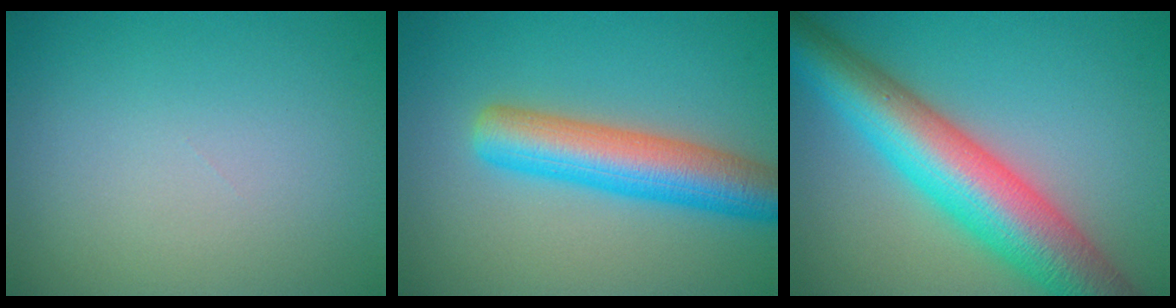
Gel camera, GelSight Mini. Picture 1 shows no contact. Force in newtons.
{"total": 6.9, "press": 6.9, "slide": 0.4}
{"total": 10.3, "press": 10.3, "slide": 0.1}